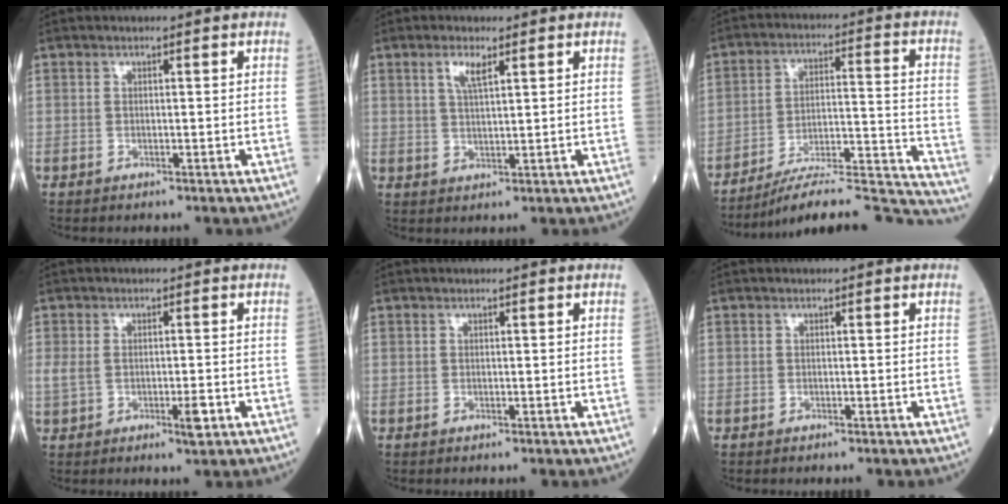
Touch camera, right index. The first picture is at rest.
{"total": 3.3, "force": [1.8, 0.6, 2.7], "torque": [-0.058, 0.002, 0.035]}
{"total": 20.8, "force": [-19.9, 0.5, 6.1], "torque": [-0.047, 0.025, -0.288]}
{"total": 4.4, "force": [-0.9, 1.4, 4.1], "torque": [-0.090, 0.003, -0.012]}
{"total": 0.0}
{"total": 0.0}